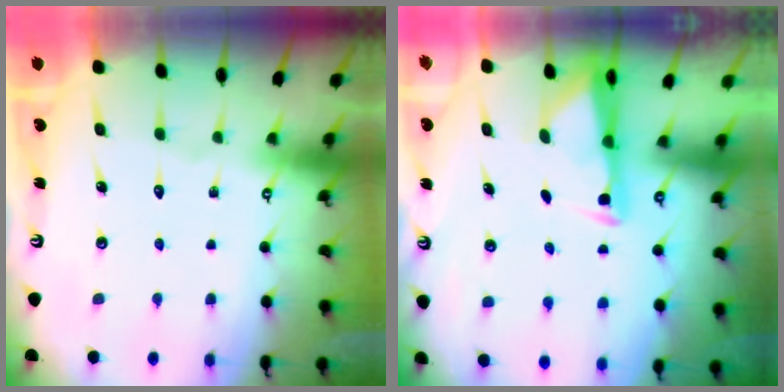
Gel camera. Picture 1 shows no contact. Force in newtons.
{"total": 2.9, "press": 2.9, "slide": 0.5}